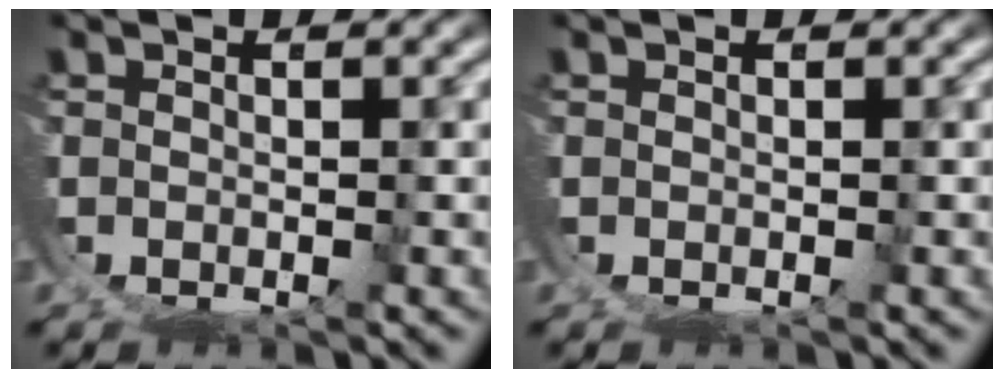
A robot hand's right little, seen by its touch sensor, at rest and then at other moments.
{"total": 0.0}